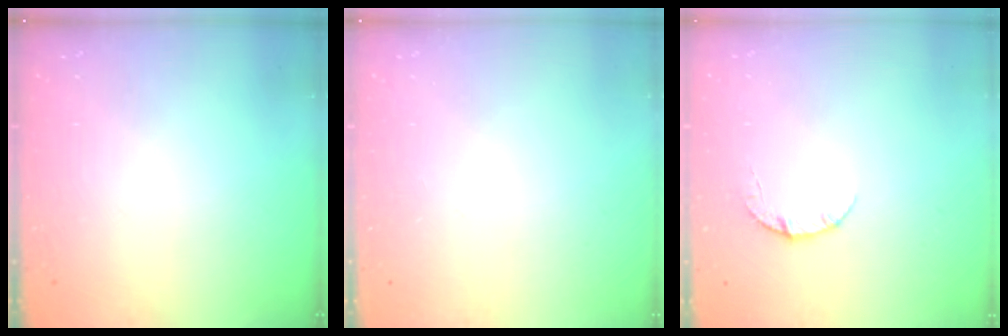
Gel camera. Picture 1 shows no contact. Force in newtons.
{"total": 0.0}
{"total": 3.5, "press": 3.5, "slide": 0.4}